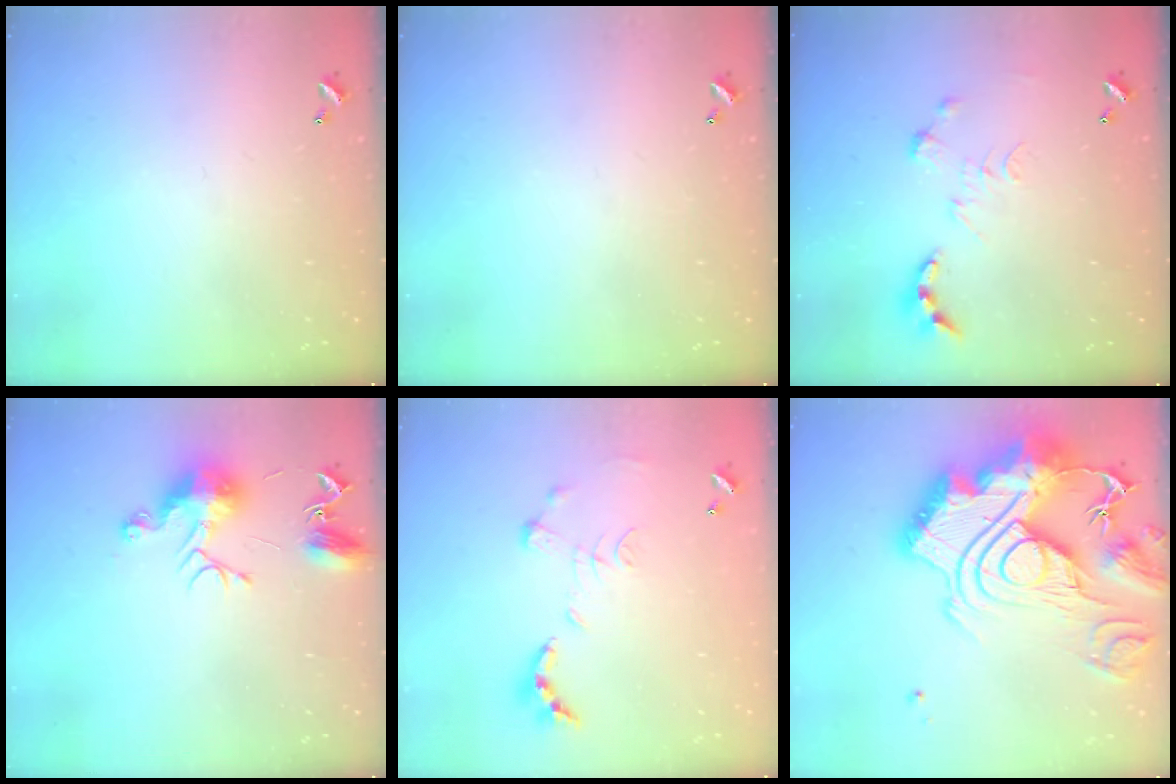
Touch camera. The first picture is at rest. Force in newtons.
{"total": 0.0}
{"total": 0.0}
{"total": 9.5, "press": 9.5, "slide": 0.2}
{"total": 1.3, "press": 1.2, "slide": 0.3}
{"total": 0.7, "press": 0.7, "slide": 0.0}